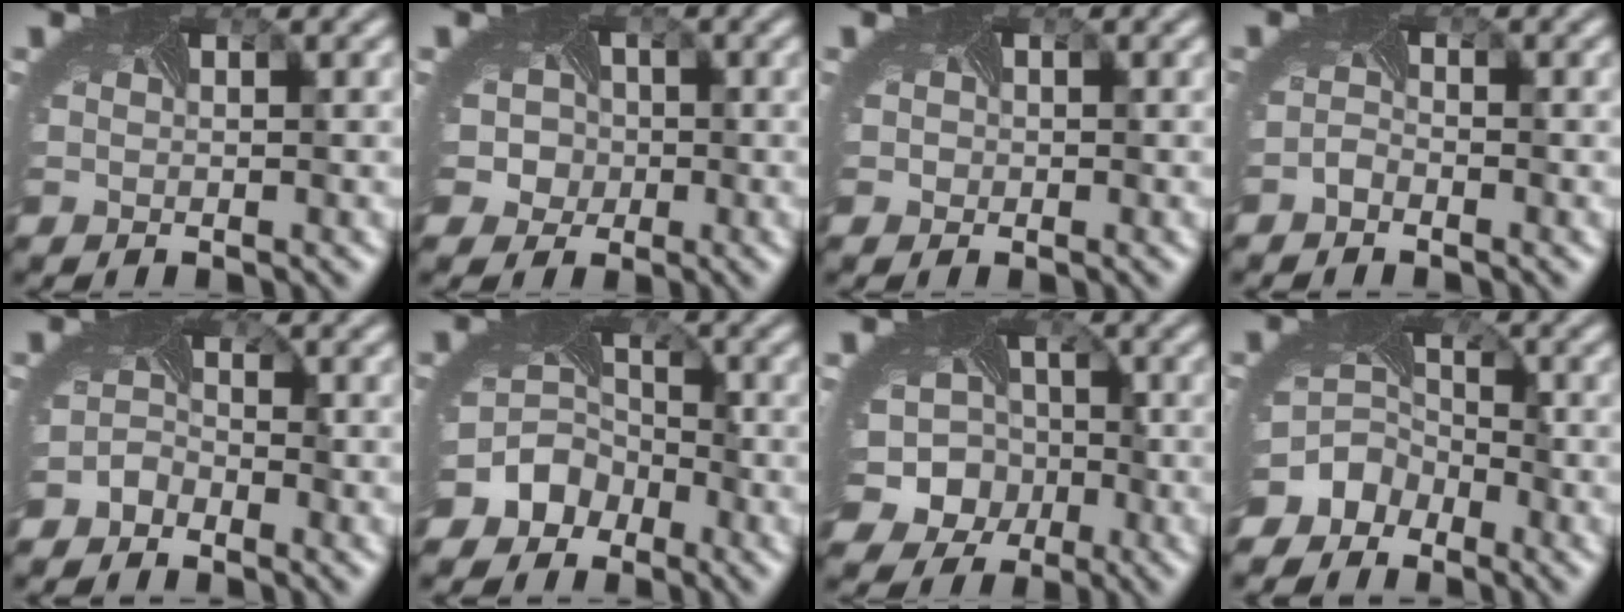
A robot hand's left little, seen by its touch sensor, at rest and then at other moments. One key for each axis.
{"total": 4.6, "fx": -0.5, "fy": 4.2, "fz": 1.7, "tx": -0.013, "ty": 0.009, "tz": -0.026}
{"total": 0.7, "fx": 0.0, "fy": 0.6, "fz": -0.2, "tx": 0.005, "ty": -0.006, "tz": -0.005}
{"total": 1.1, "fx": -1.1, "fy": 0.1, "fz": 0.0, "tx": -0.010, "ty": -0.002, "tz": -0.023}
{"total": 1.9, "fx": -1.8, "fy": 0.7, "fz": -0.1, "tx": -0.005, "ty": -0.001, "tz": -0.038}
{"total": 5.3, "fx": -3.4, "fy": 4.0, "fz": 0.9, "tx": 0.006, "ty": -0.001, "tz": -0.064}
{"total": 11.3, "fx": -2.9, "fy": 10.2, "fz": 4.0, "tx": -0.081, "ty": -0.007, "tz": -0.072}
{"total": 5.5, "fx": -3.9, "fy": 3.8, "fz": 0.8, "tx": 0.006, "ty": -0.006, "tz": -0.062}